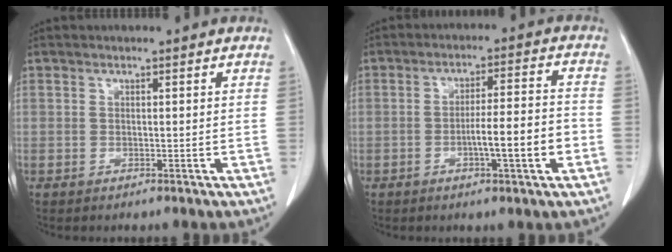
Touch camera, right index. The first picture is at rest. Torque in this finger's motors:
{"motor_torque": [0.91, -0.42, 0.54, 0.07]}